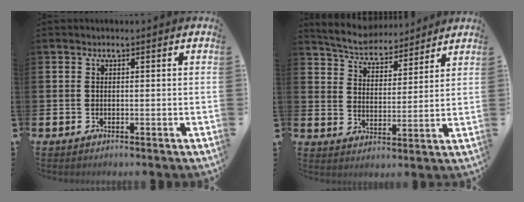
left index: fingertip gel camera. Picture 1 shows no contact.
{"total": 6.0, "force": [5.8, 1.0, 0.7], "torque": [-0.039, -0.042, 0.100]}